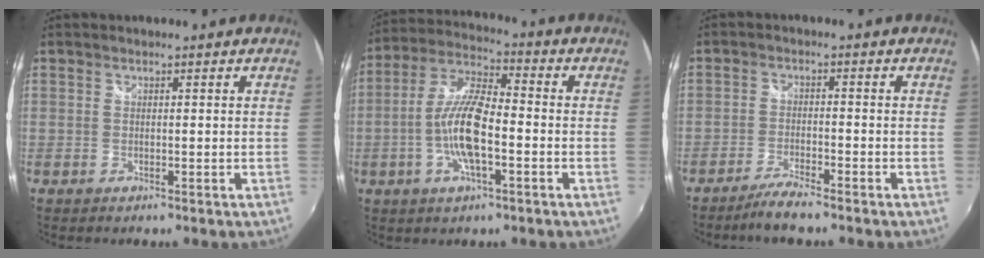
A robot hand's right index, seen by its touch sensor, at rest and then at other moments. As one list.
[{"total": 11.7, "force": [-3.0, 3.5, 10.8], "torque": [-0.225, 0.005, -0.061]}, {"total": 4.6, "force": [-3.9, 0.4, 2.3], "torque": [-0.069, -0.004, -0.078]}]